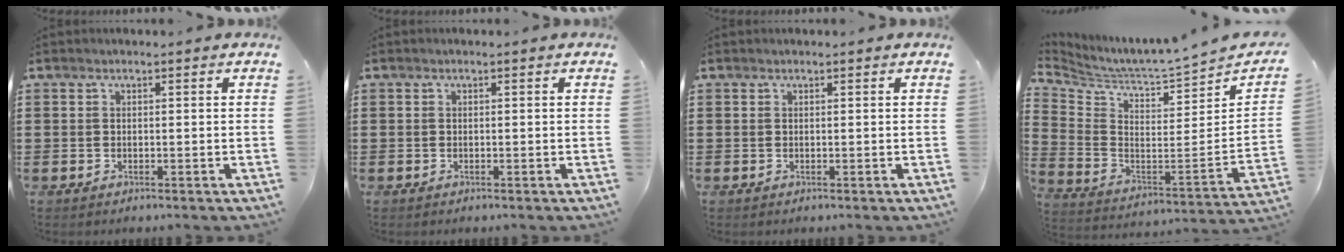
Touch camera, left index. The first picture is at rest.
{"total": 0.0}
{"total": 0.0}
{"total": 3.5, "force": [3.4, -0.8, 0.3], "torque": [-0.034, -0.063, 0.049]}